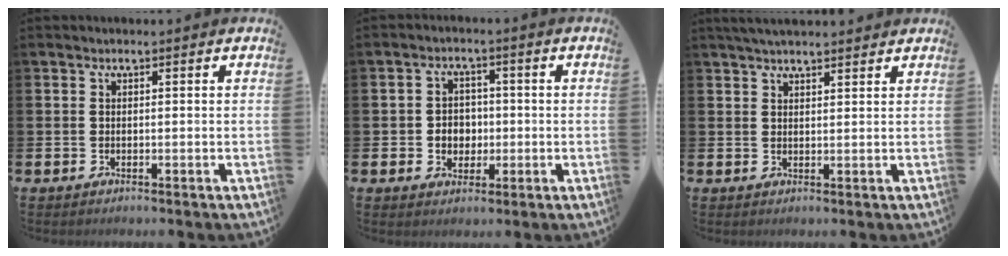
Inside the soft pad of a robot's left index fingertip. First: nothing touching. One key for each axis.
{"total": 3.4, "fx": -0.2, "fy": 3.1, "fz": 1.3, "tx": -0.020, "ty": 0.001, "tz": -0.012}
{"total": 3.1, "fx": 3.0, "fy": 0.5, "fz": 0.9, "tx": -0.024, "ty": -0.004, "tz": 0.055}